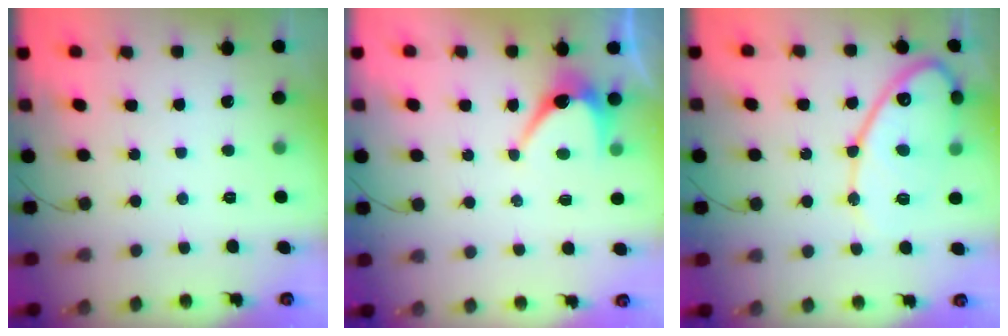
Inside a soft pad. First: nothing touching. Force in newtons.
{"total": 6.8, "press": 6.7, "slide": 0.6}
{"total": 16.1, "press": 16.0, "slide": 1.3}